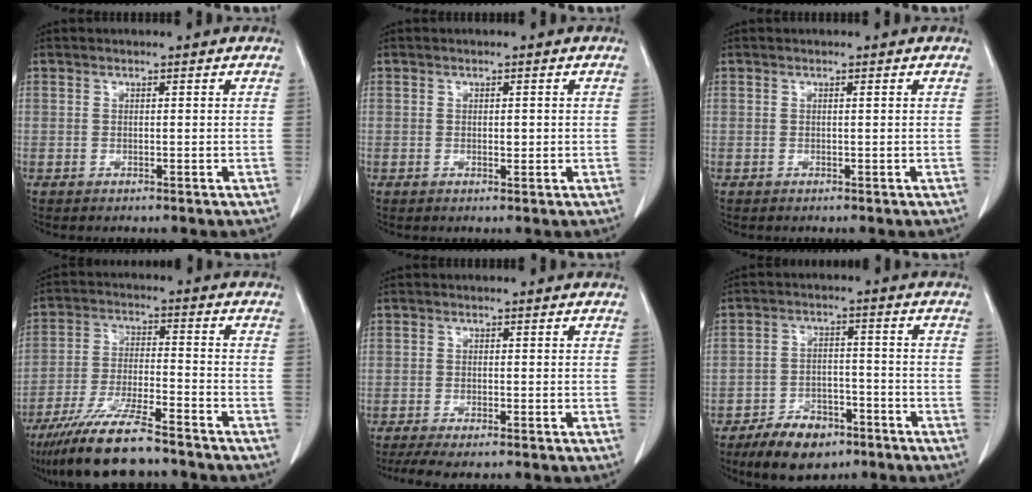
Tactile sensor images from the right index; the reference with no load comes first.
{"total": 1.0, "force": [-0.1, 0.5, 0.9], "torque": [-0.015, 0.000, 0.000]}
{"total": 0.0}
{"total": 13.0, "force": [-10.9, 1.4, 6.9], "torque": [-0.125, -0.026, -0.183]}
{"total": 6.7, "force": [-5.5, 1.0, 3.8], "torque": [-0.055, -0.010, -0.083]}
{"total": 8.8, "force": [-6.2, 4.3, 4.5], "torque": [-0.081, 0.003, -0.100]}